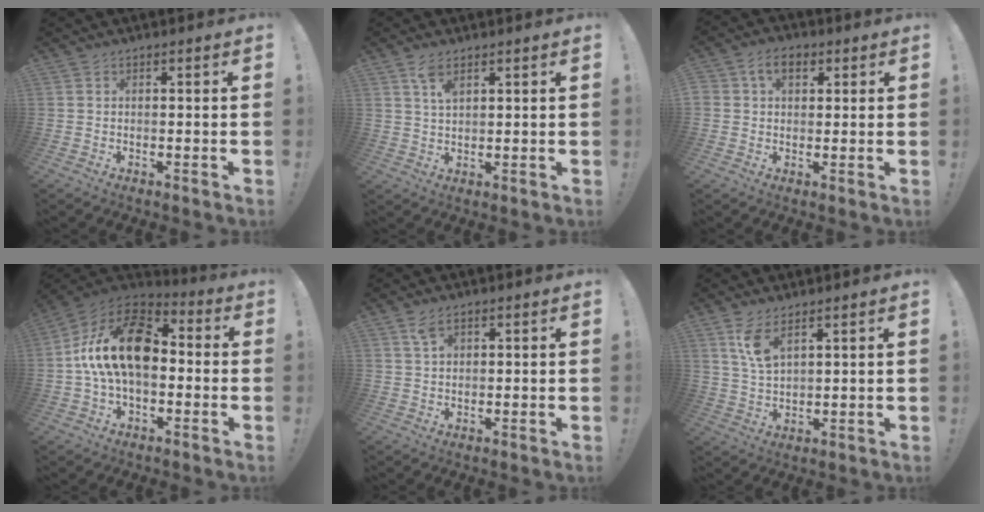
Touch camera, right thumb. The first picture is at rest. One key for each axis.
{"total": 4.5, "fx": 2.8, "fy": 2.0, "fz": 3.0, "tx": -0.041, "ty": -0.016, "tz": 0.046}
{"total": 6.4, "fx": 2.4, "fy": 4.5, "fz": 3.9, "tx": -0.067, "ty": 0.009, "tz": 0.046}
{"total": 20.7, "fx": 2.2, "fy": 12.2, "fz": 16.6, "tx": -0.294, "ty": 0.018, "tz": 0.047}
{"total": 3.5, "fx": 1.9, "fy": 2.1, "fz": 2.1, "tx": -0.029, "ty": -0.005, "tz": 0.034}
{"total": 7.2, "fx": 4.3, "fy": 2.9, "fz": 5.0, "tx": -0.085, "ty": -0.019, "tz": 0.078}